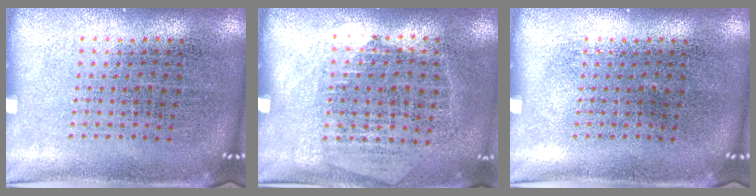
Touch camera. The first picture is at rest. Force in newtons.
{"total": 1.2, "press": 1.1, "slide": 0.6}
{"total": 0.0}